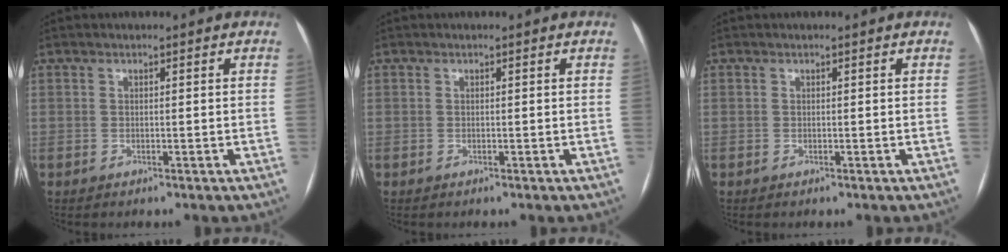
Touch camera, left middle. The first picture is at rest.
{"total": 0.0}
{"total": 0.0}